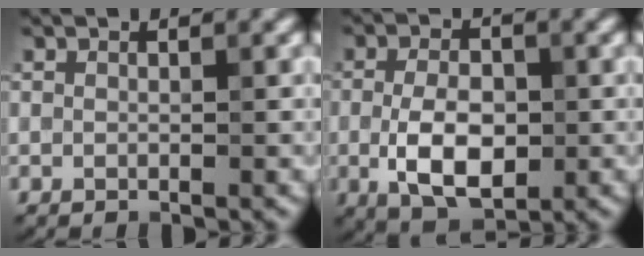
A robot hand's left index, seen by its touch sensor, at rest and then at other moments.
{"total": 5.8, "force": [-0.8, 3.2, 4.8], "torque": [-0.091, -0.006, -0.015]}